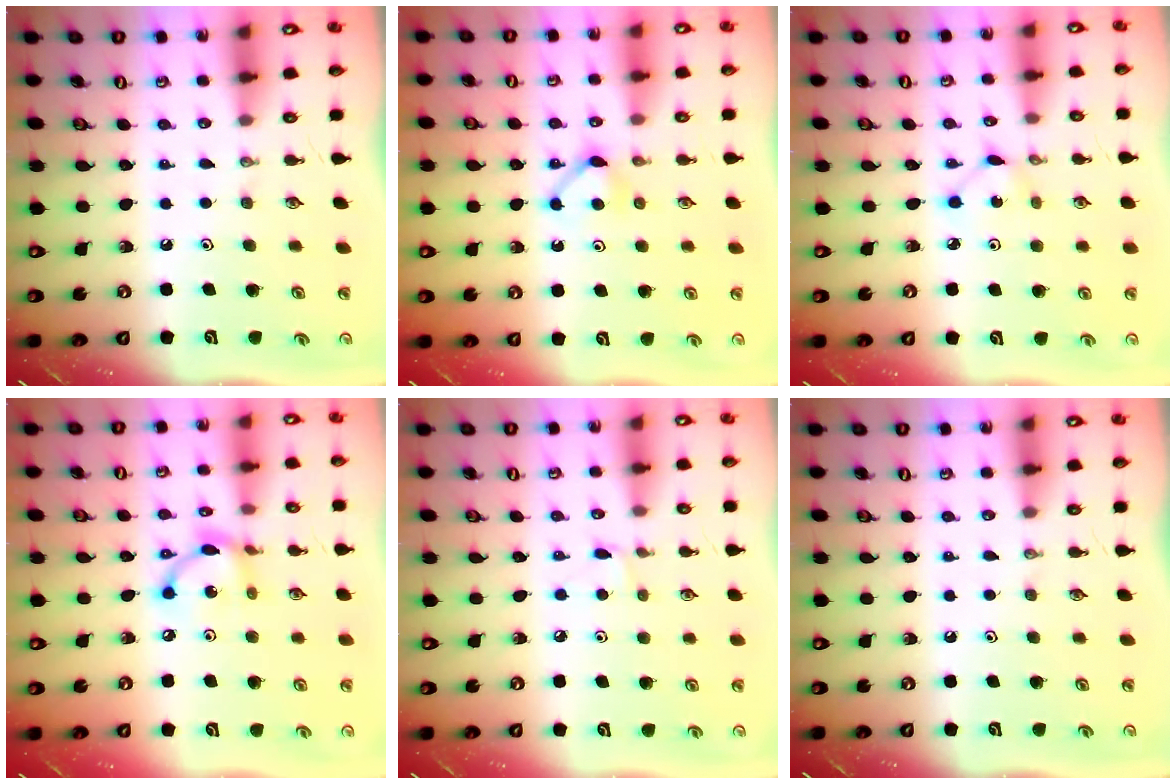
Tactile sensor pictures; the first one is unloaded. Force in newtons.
{"total": 5.5, "press": 5.4, "slide": 0.7}
{"total": 2.2, "press": 2.2, "slide": 0.3}
{"total": 10.0, "press": 10.0, "slide": 0.7}
{"total": 4.0, "press": 4.0, "slide": 0.4}
{"total": 0.0}